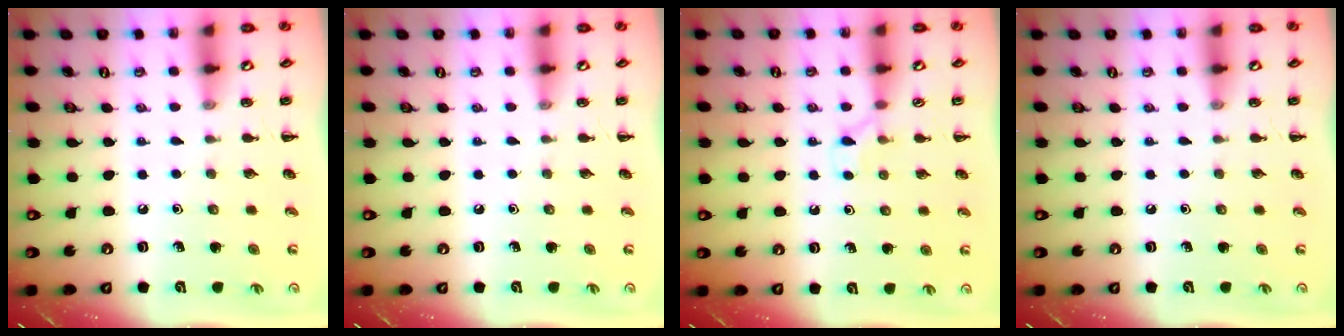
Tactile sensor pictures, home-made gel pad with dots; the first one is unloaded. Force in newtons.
{"total": 0.0}
{"total": 3.6, "press": 3.4, "slide": 1.3}
{"total": 0.0}